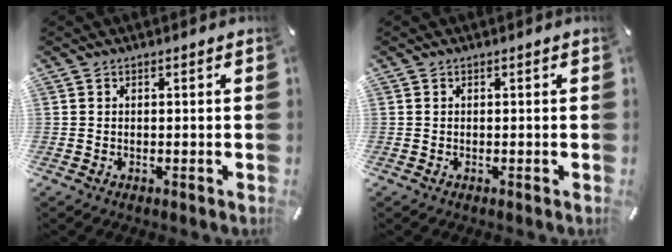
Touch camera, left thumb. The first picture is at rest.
{"total": 0.0}